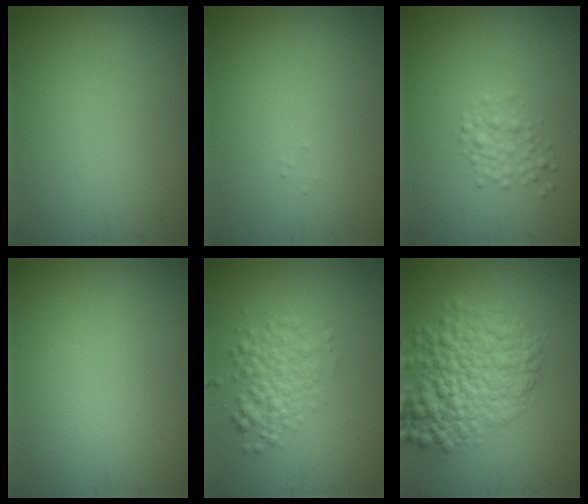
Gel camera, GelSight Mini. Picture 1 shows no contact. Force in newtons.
{"total": 0.0}
{"total": 1.8, "press": 1.8, "slide": 0.0}
{"total": 0.0}
{"total": 3.6, "press": 3.6, "slide": 0.1}
{"total": 7.3, "press": 7.3, "slide": 0.3}